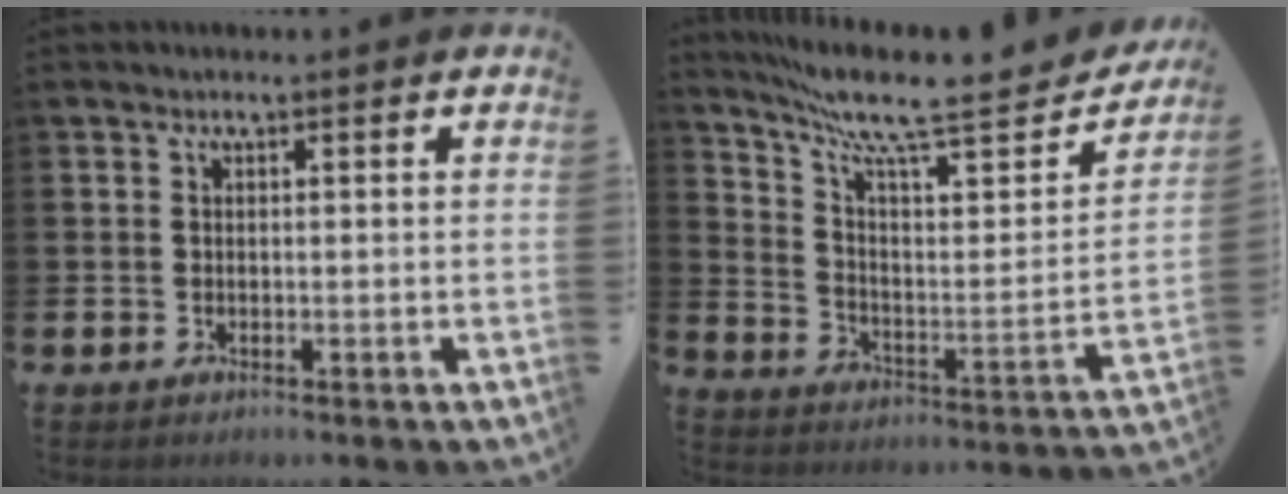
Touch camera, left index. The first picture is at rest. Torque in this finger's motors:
{"motor_torque": [1.07, -1.07, 0.15, 0.11]}